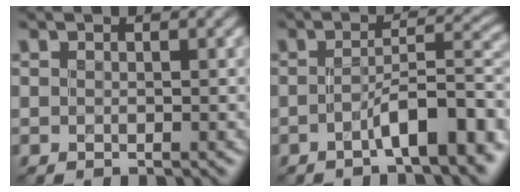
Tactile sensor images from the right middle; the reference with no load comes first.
{"total": 6.8, "force": [-2.7, 1.9, 5.9], "torque": [-0.084, 0.015, -0.046]}